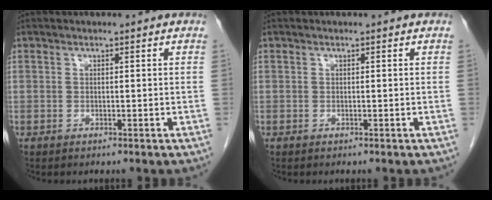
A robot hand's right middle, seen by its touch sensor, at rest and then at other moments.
{"total": 0.0}